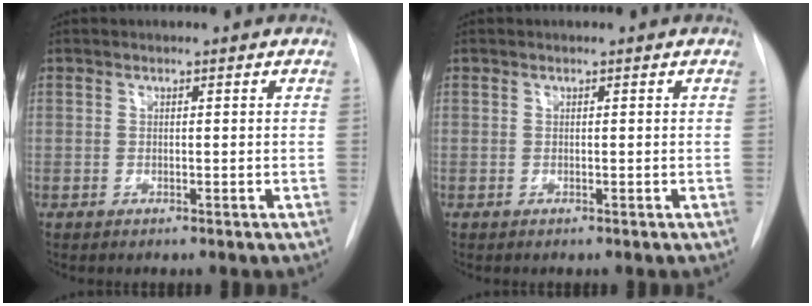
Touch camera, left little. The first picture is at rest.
{"total": 0.0}